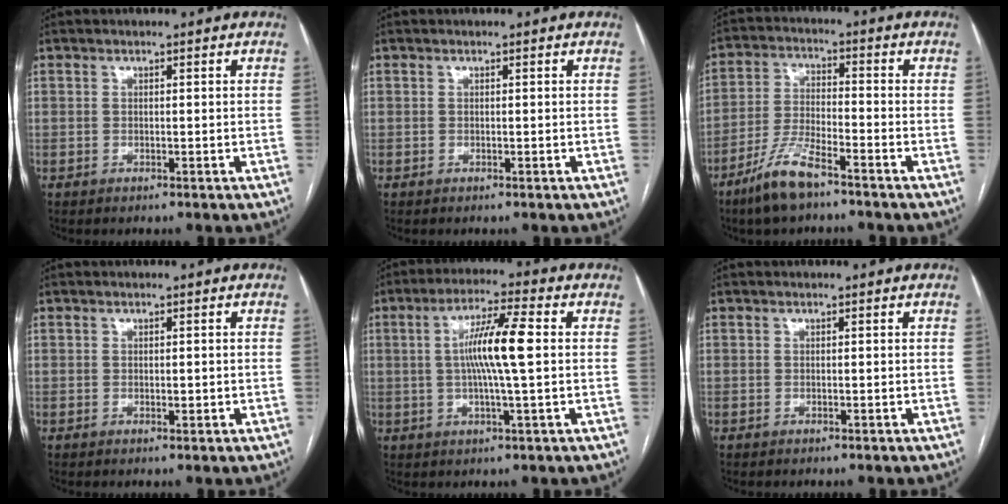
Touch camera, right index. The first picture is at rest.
{"total": 0.0}
{"total": 8.3, "force": [-5.9, 1.5, 5.6], "torque": [-0.122, -0.013, -0.117]}
{"total": 1.0, "force": [0.0, 0.4, 0.9], "torque": [-0.012, 0.001, 0.002]}
{"total": 9.3, "force": [0.8, 0.1, 9.3], "torque": [-0.173, 0.005, 0.009]}
{"total": 0.0}